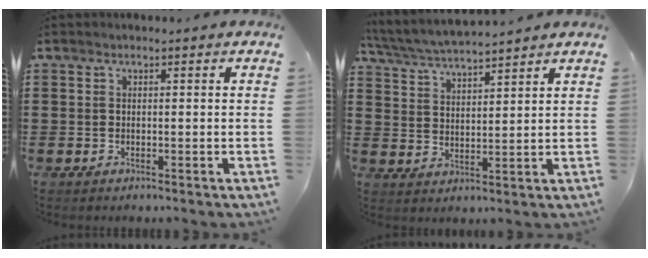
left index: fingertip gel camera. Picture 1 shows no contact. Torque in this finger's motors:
{"motor_torque": [1.08, -1.06, 0.18, 0.13]}